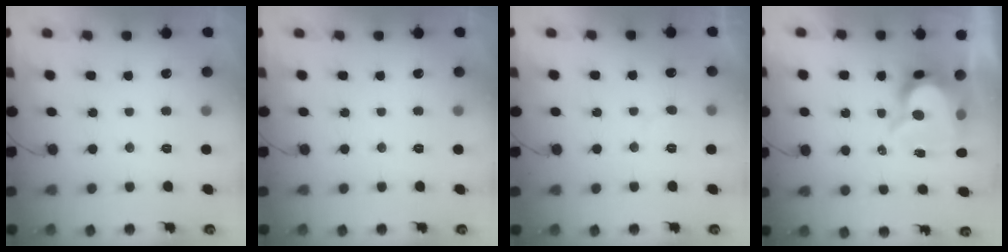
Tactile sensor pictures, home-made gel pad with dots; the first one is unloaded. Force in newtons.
{"total": 0.0}
{"total": 5.2, "press": 5.2, "slide": 0.3}
{"total": 9.6, "press": 9.6, "slide": 0.8}